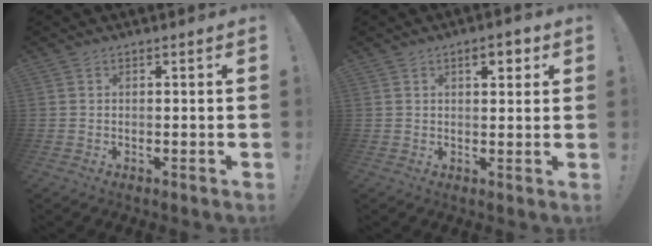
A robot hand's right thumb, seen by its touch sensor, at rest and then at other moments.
{"total": 4.5, "force": [2.2, 1.9, 3.5], "torque": [-0.034, -0.006, 0.030]}